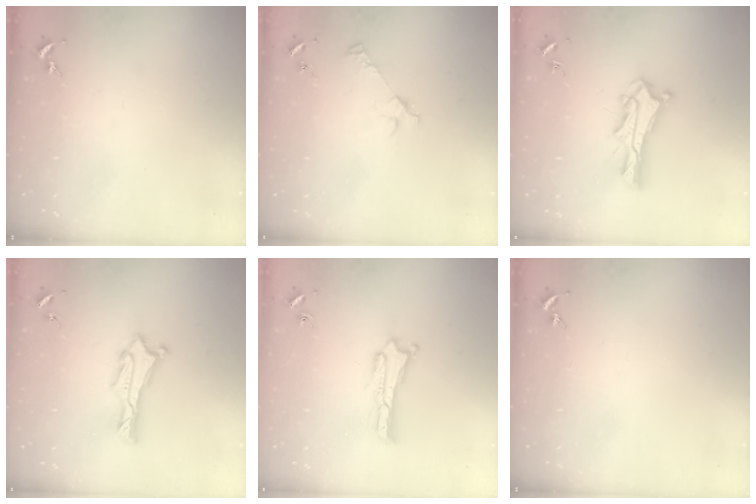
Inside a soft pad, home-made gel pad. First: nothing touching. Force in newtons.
{"total": 2.6, "press": 2.6, "slide": 0.3}
{"total": 6.8, "press": 6.8, "slide": 0.6}
{"total": 1.5, "press": 1.5, "slide": 0.1}
{"total": 0.9, "press": 0.9, "slide": 0.2}
{"total": 0.0}